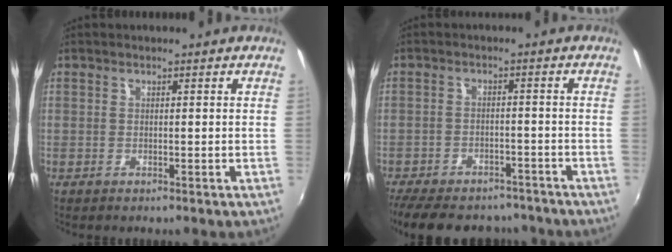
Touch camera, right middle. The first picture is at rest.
{"total": 18.0, "force": [-14.8, 7.4, 7.2], "torque": [-0.170, 0.000, -0.205]}